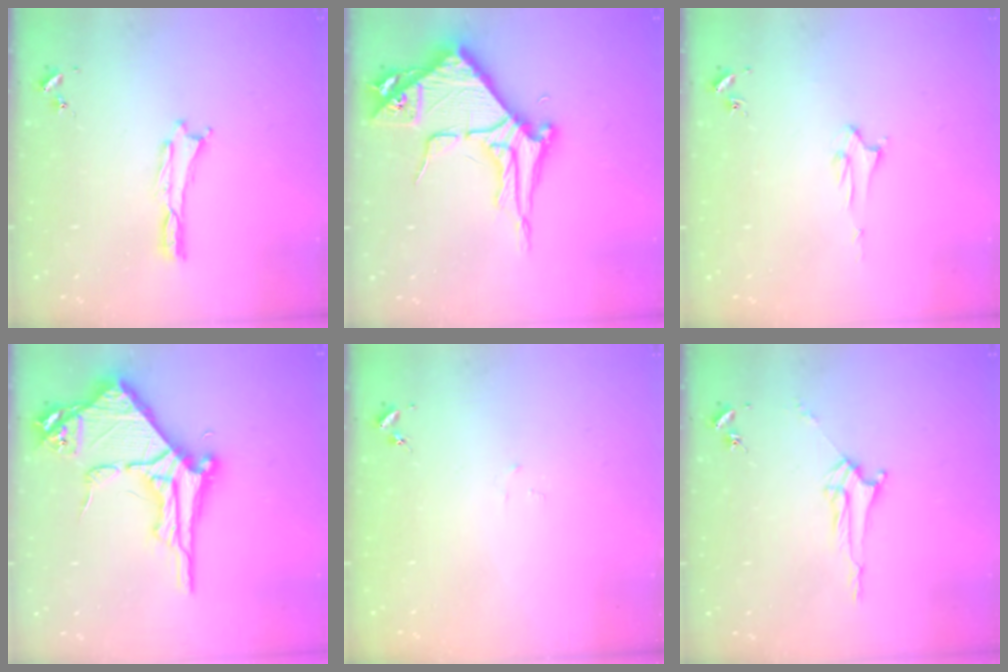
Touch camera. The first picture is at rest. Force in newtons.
{"total": 8.7, "press": 8.6, "slide": 1.0}
{"total": 1.9, "press": 1.9, "slide": 0.1}
{"total": 9.3, "press": 9.3, "slide": 0.9}
{"total": 1.0, "press": 1.0, "slide": 0.1}
{"total": 3.0, "press": 3.0, "slide": 0.3}